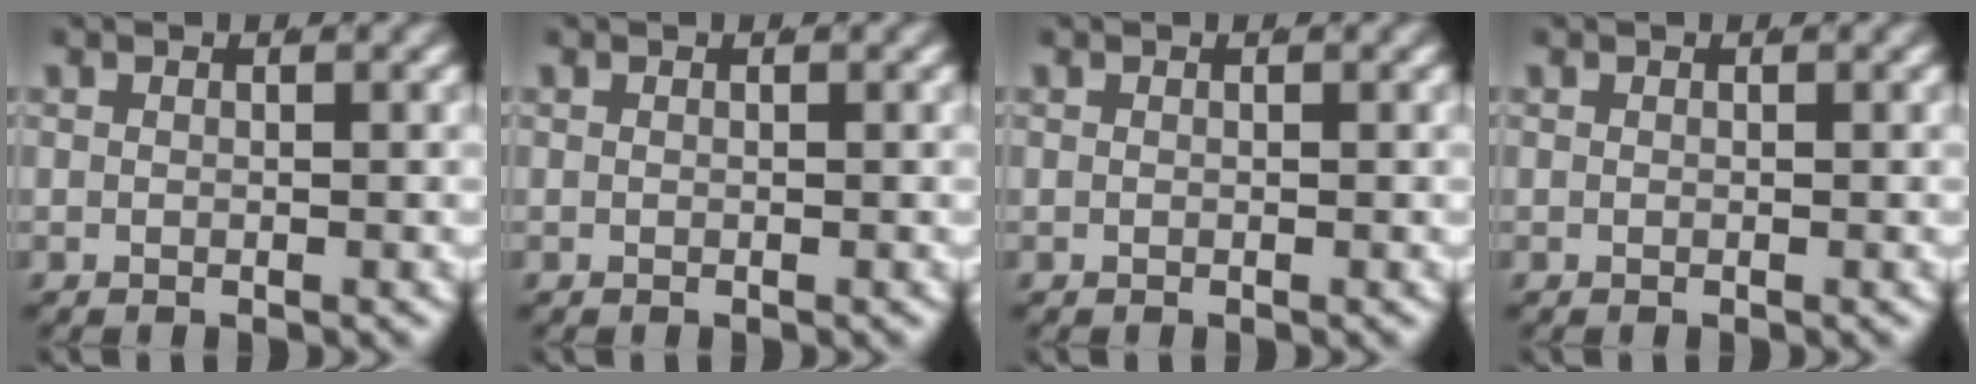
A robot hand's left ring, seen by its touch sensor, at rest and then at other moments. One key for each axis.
{"total": 0.0}
{"total": 0.0}
{"total": 0.0}